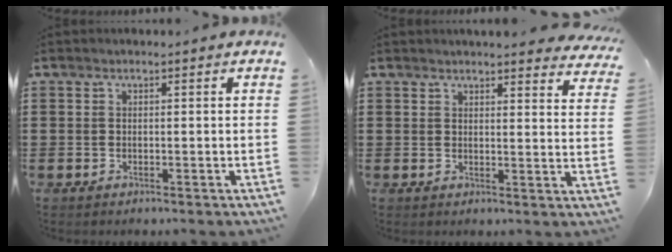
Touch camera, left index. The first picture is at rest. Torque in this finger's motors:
{"motor_torque": [1.10, -1.05, 0.16, 0.04]}